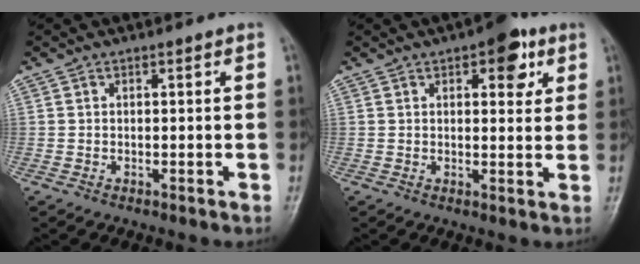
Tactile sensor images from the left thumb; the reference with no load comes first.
{"total": 7.0, "force": [3.3, 3.4, 5.1], "torque": [-0.036, -0.008, 0.035]}